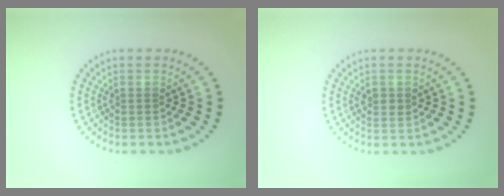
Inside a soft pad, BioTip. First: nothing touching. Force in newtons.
{"total": 1.1, "press": 1.1, "slide": 0.1}